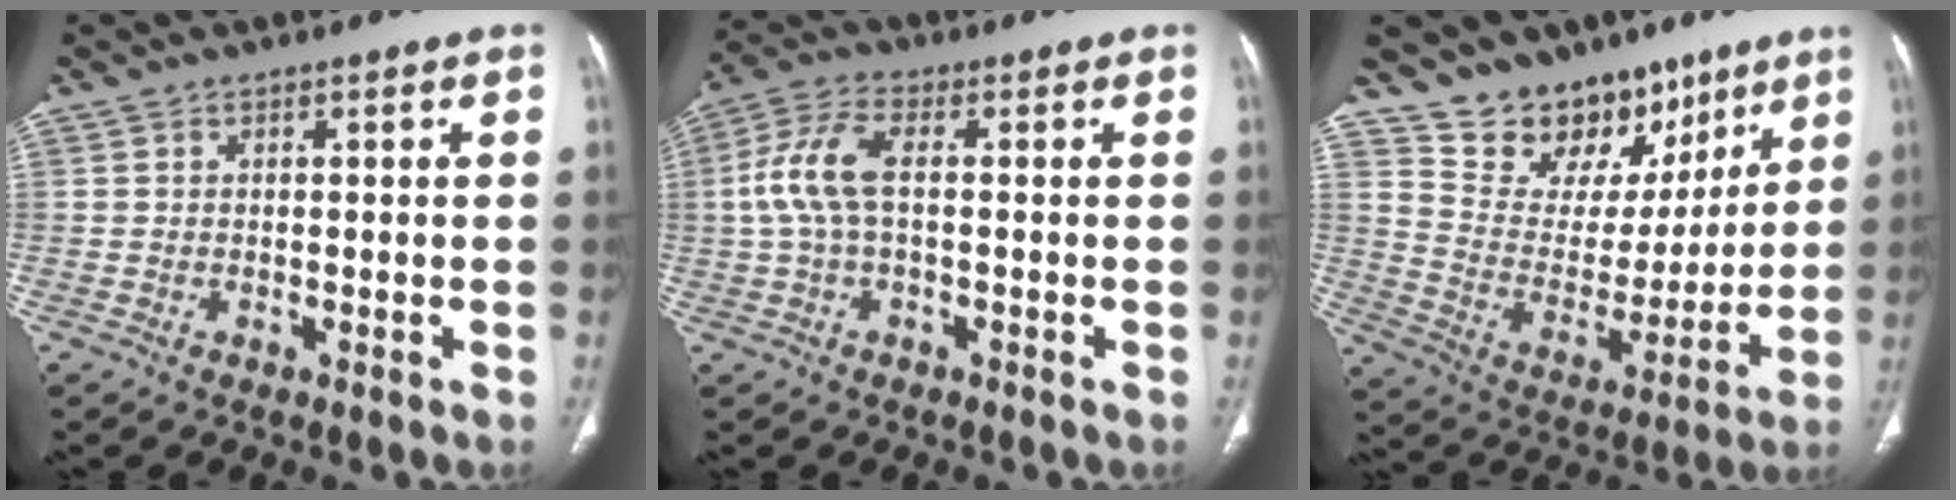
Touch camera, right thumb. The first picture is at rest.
{"total": 8.3, "force": [0.3, 3.7, 7.4], "torque": [-0.181, 0.022, 0.004]}
{"total": 17.4, "force": [12.6, 10.5, 5.6], "torque": [-0.023, -0.082, 0.221]}